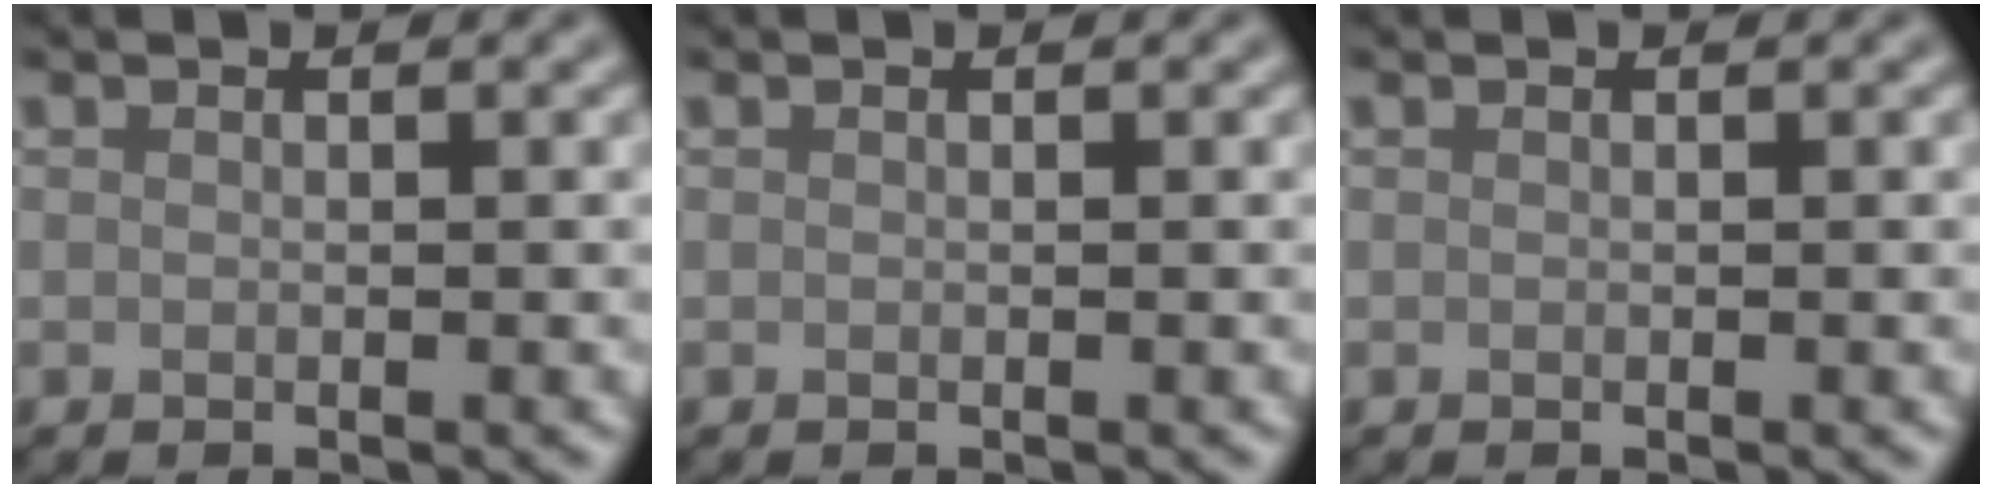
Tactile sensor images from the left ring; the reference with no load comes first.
{"total": 0.0}
{"total": 0.0}